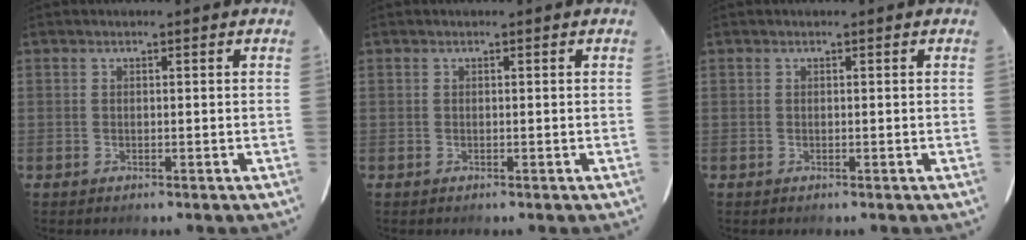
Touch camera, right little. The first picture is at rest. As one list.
[{"total": 0.0}, {"total": 0.0}]